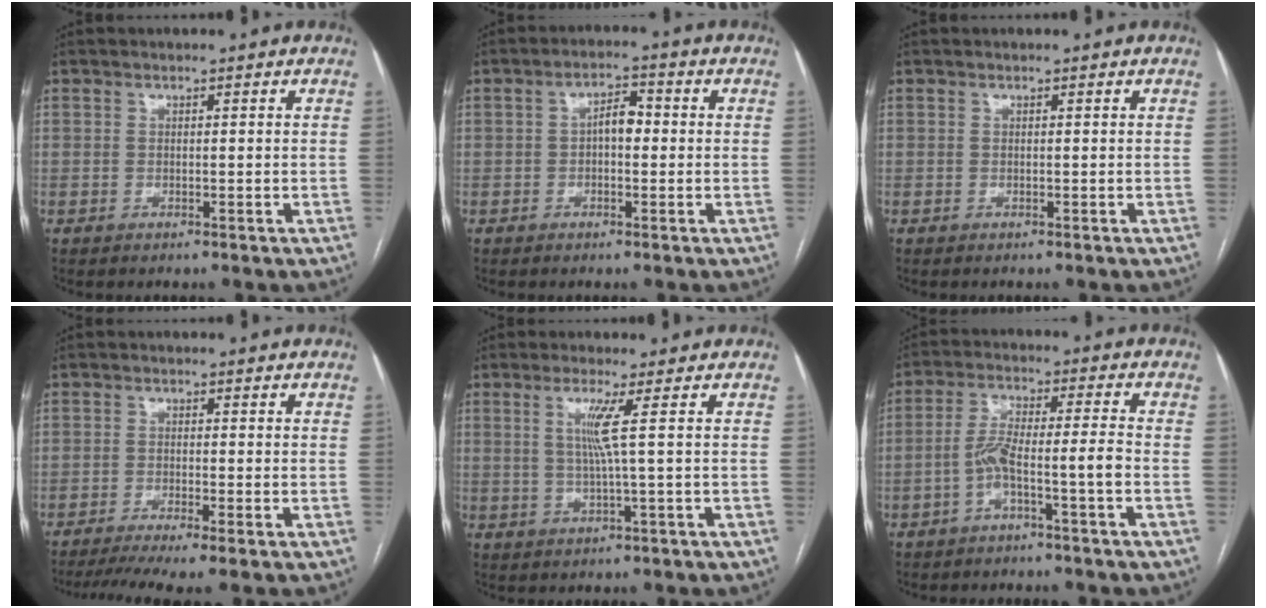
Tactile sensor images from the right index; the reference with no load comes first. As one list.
[{"total": 3.7, "force": [-0.1, 1.7, 3.3], "torque": [-0.053, 0.017, -0.003]}, {"total": 0.0}, {"total": 6.7, "force": [-5.0, -0.2, 4.4], "torque": [-0.071, -0.008, -0.079]}, {"total": 4.1, "force": [0.9, -1.3, 3.8], "torque": [-0.078, -0.003, 0.020]}, {"total": 6.3, "force": [-2.7, -0.2, 5.7], "torque": [-0.112, 0.028, -0.047]}]